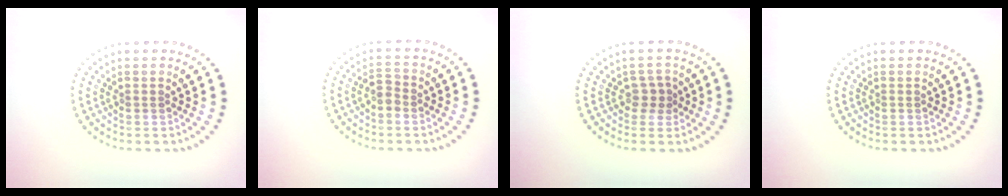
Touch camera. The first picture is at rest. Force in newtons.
{"total": 1.5, "press": 1.4, "slide": 0.3}
{"total": 1.5, "press": 1.3, "slide": 0.7}
{"total": 0.0}